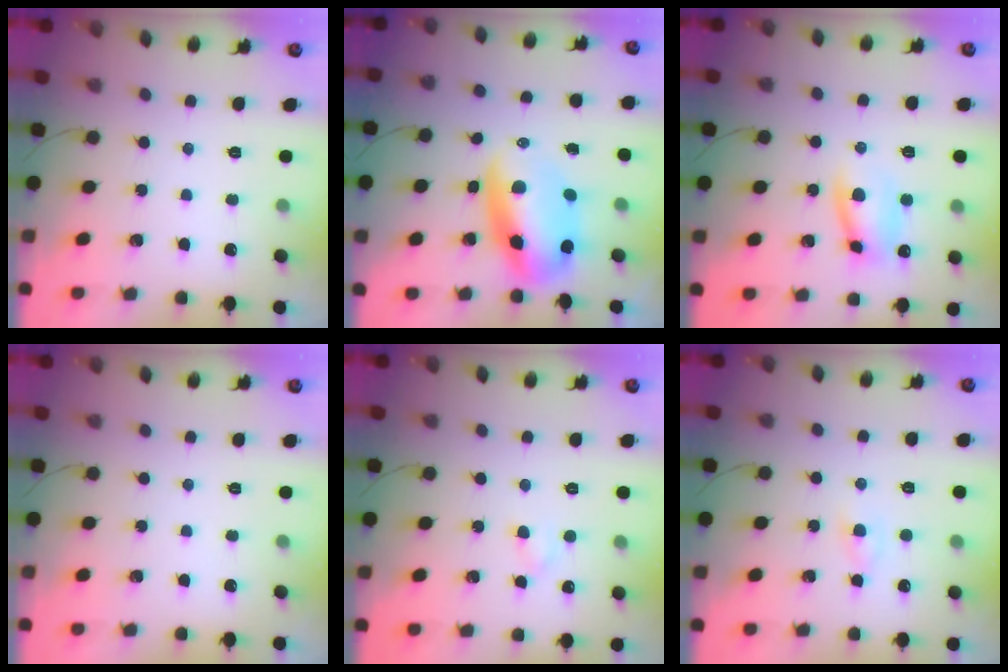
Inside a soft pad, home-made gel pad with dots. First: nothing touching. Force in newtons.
{"total": 11.0, "press": 10.6, "slide": 2.8}
{"total": 9.9, "press": 9.9, "slide": 1.2}
{"total": 0.0}
{"total": 2.6, "press": 2.4, "slide": 1.0}
{"total": 1.9, "press": 1.8, "slide": 0.6}